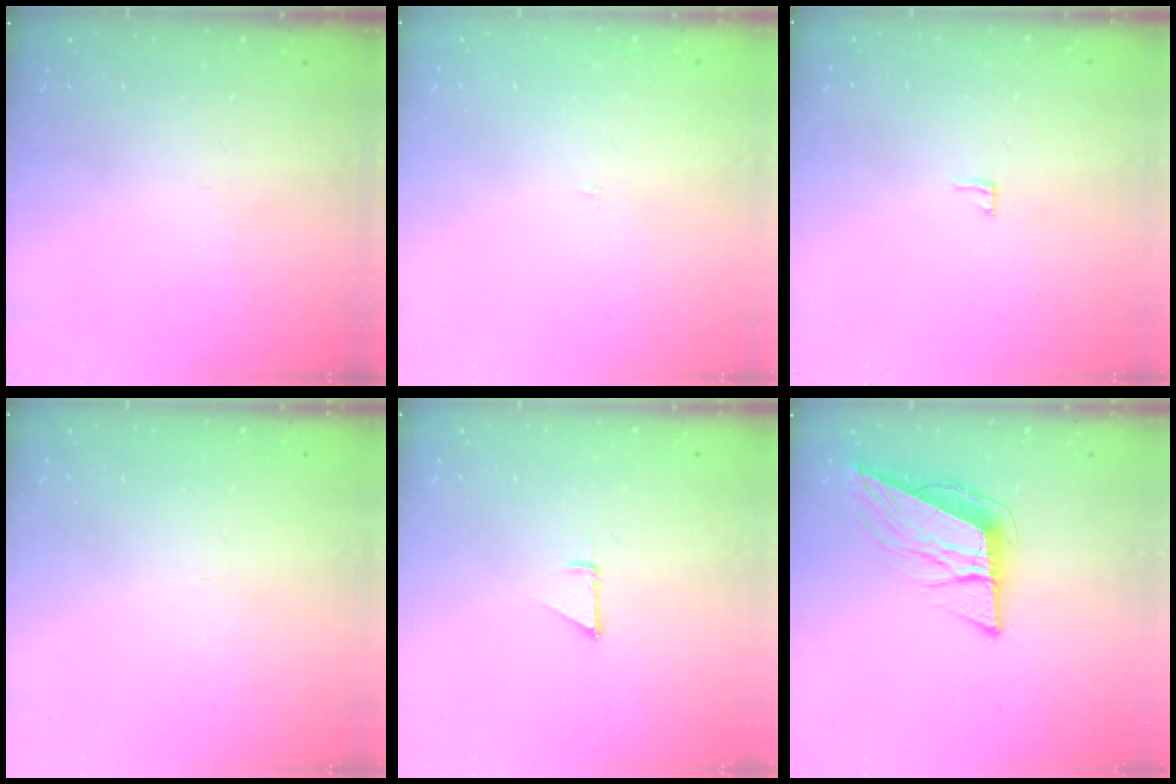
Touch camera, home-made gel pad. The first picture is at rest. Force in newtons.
{"total": 2.0, "press": 2.0, "slide": 0.1}
{"total": 3.1, "press": 3.1, "slide": 0.2}
{"total": 2.6, "press": 2.6, "slide": 0.2}
{"total": 2.5, "press": 2.5, "slide": 0.1}
{"total": 11.2, "press": 10.6, "slide": 3.7}